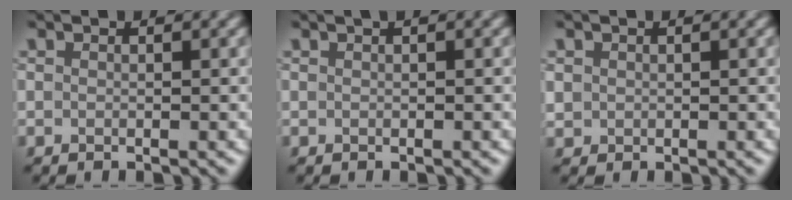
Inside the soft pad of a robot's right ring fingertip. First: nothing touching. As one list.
[{"total": 1.2, "force": [0.7, 0.3, 1.0], "torque": [-0.014, 0.006, 0.008]}, {"total": 0.9, "force": [0.3, 0.9, 0.1], "torque": [0.001, -0.003, 0.008]}]